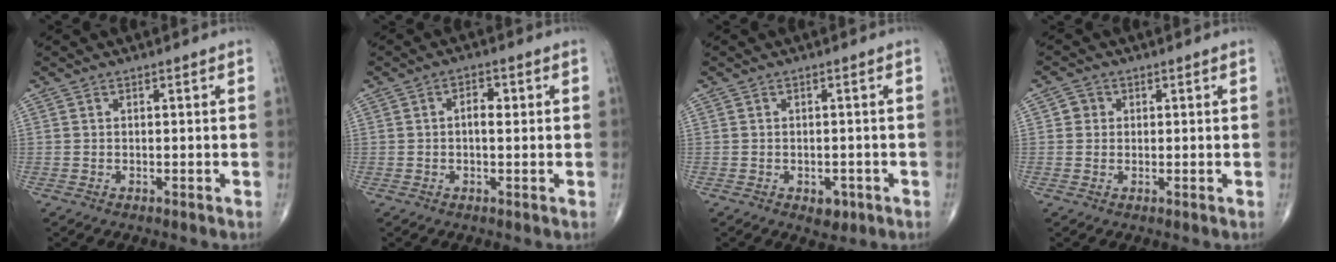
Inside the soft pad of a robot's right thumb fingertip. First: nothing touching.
{"total": 2.9, "force": [0.3, 1.5, 2.4], "torque": [-0.036, 0.009, 0.003]}
{"total": 2.8, "force": [-1.2, 1.8, 1.7], "torque": [-0.007, 0.001, -0.011]}
{"total": 2.2, "force": [0.4, 2.1, 0.6], "torque": [0.003, 0.002, 0.002]}